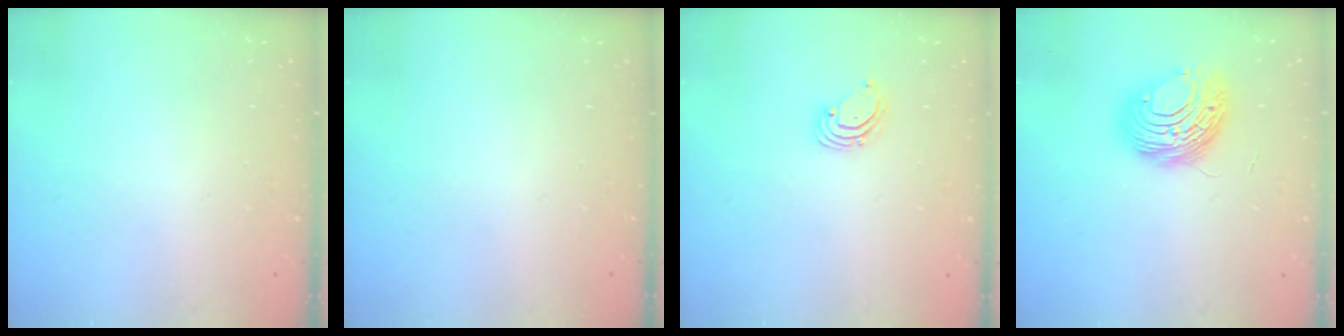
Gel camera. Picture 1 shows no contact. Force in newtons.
{"total": 0.0}
{"total": 1.6, "press": 1.6, "slide": 0.1}
{"total": 10.6, "press": 10.5, "slide": 1.5}